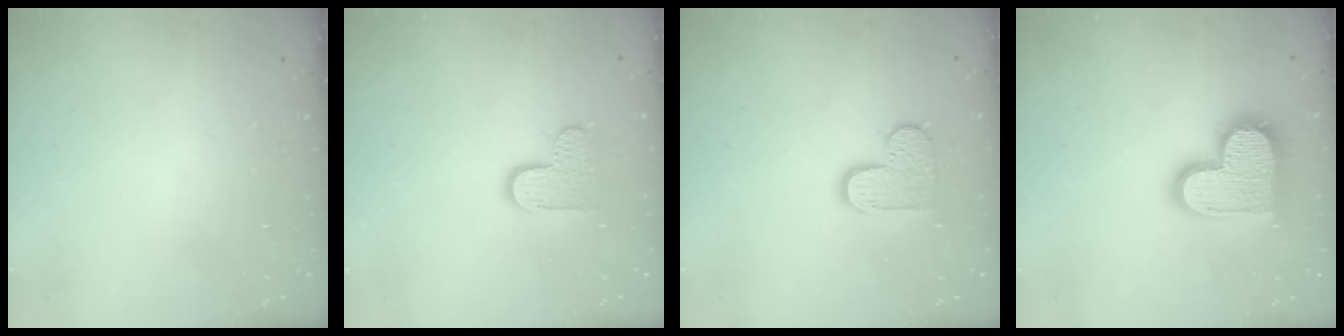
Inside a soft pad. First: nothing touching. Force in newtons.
{"total": 7.4, "press": 7.4, "slide": 0.2}
{"total": 8.9, "press": 8.9, "slide": 0.5}
{"total": 17.6, "press": 17.5, "slide": 1.2}